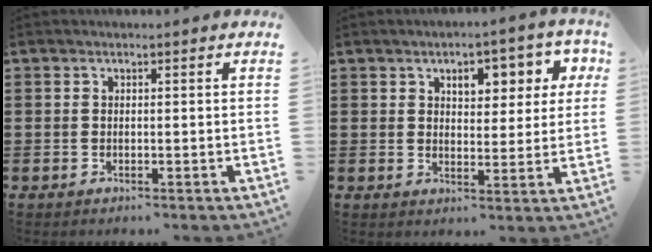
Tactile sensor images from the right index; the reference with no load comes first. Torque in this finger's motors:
{"motor_torque": [1.13, 0.33, 0.25, 0.07]}